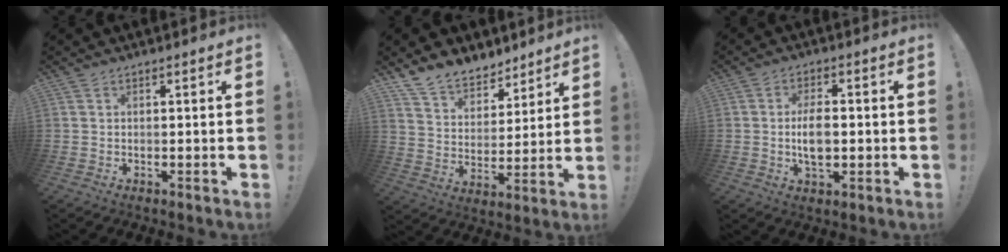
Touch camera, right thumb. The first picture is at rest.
{"total": 11.1, "force": [9.2, 5.5, 2.8], "torque": [-0.064, -0.069, 0.181]}
{"total": 7.4, "force": [-0.6, 3.7, 6.3], "torque": [-0.111, -0.005, -0.016]}